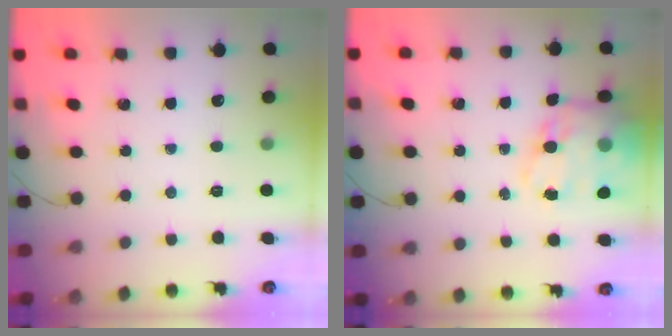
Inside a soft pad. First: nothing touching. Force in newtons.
{"total": 18.1, "press": 17.6, "slide": 4.0}